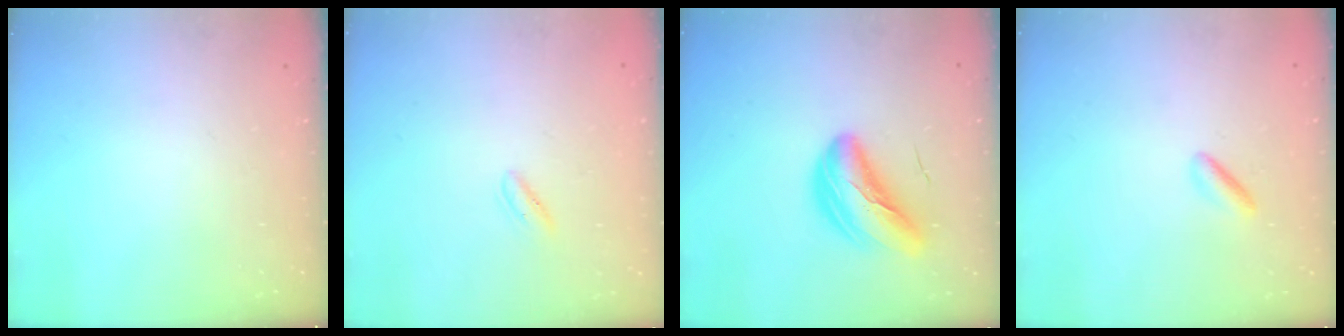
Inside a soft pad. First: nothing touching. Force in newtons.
{"total": 0.7, "press": 0.3, "slide": 0.7}
{"total": 9.8, "press": 9.5, "slide": 2.6}
{"total": 1.9, "press": 1.7, "slide": 0.7}